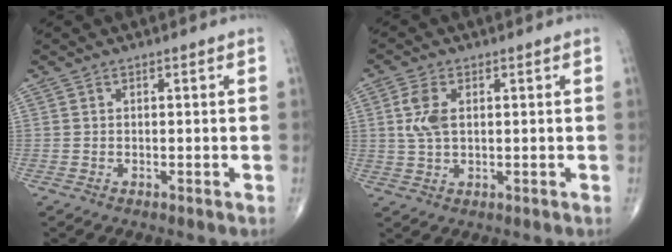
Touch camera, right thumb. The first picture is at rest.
{"total": 5.2, "force": [1.0, 2.9, 4.2], "torque": [-0.098, 0.003, 0.020]}